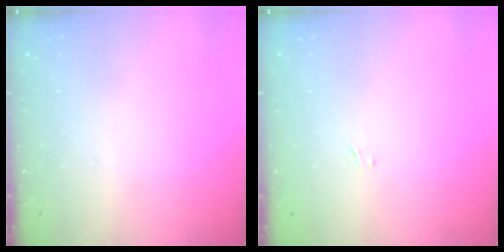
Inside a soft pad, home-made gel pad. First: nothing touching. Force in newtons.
{"total": 0.6, "press": 0.6, "slide": 0.1}